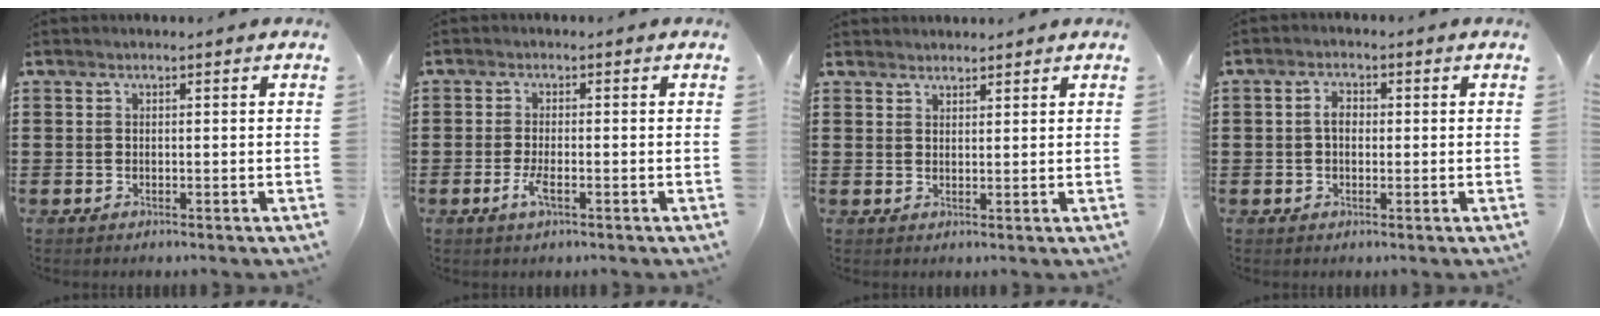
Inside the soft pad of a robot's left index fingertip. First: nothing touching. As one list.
[{"total": 3.0, "force": [-1.2, 0.8, 2.6], "torque": [-0.056, -0.003, -0.025]}, {"total": 1.7, "force": [1.7, 0.4, 0.0], "torque": [-0.003, 0.002, 0.034]}, {"total": 2.6, "force": [0.1, 1.6, 2.0], "torque": [-0.041, 0.008, 0.000]}]